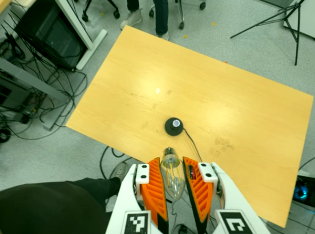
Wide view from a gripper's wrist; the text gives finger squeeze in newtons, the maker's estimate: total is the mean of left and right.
{"total": 14.5, "left": 15.7, "right": 13.2}